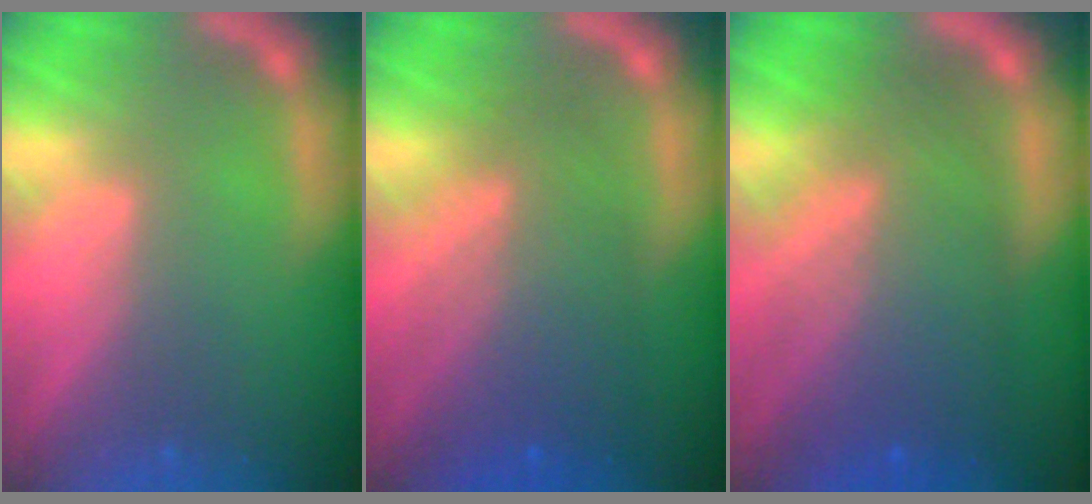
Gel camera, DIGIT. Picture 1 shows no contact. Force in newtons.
{"total": 7.5}
{"total": 9.5}